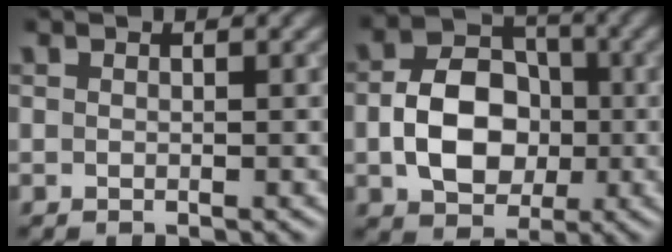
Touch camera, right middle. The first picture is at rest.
{"total": 7.1, "force": [-1.1, 5.3, 4.6], "torque": [-0.082, 0.001, -0.021]}